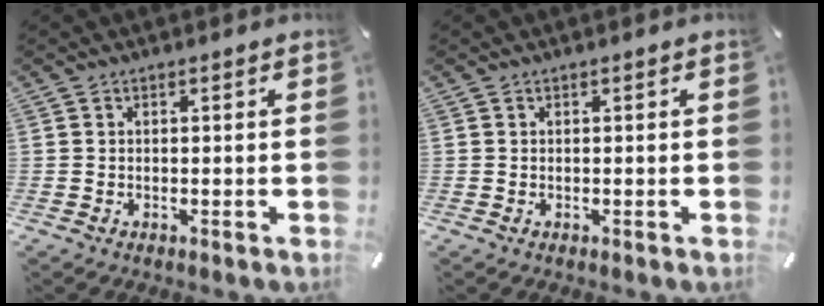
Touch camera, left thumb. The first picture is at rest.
{"total": 0.0}